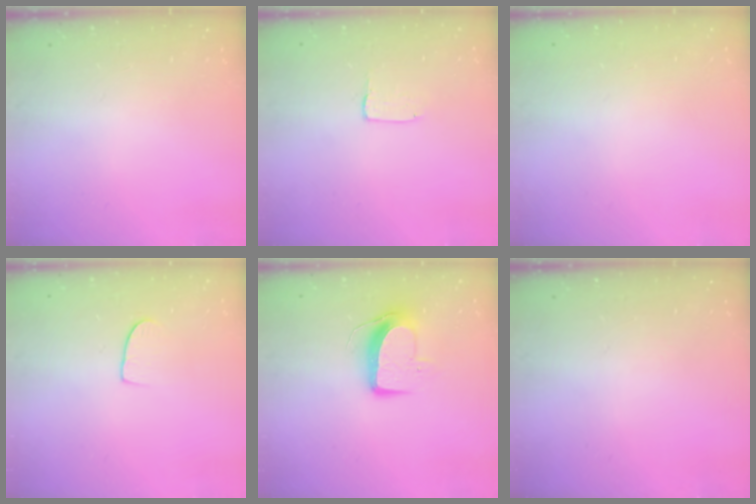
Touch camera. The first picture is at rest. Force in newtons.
{"total": 1.7, "press": 1.6, "slide": 0.1}
{"total": 0.0}
{"total": 6.1, "press": 6.1, "slide": 0.4}
{"total": 9.7, "press": 9.7, "slide": 0.3}
{"total": 0.0}